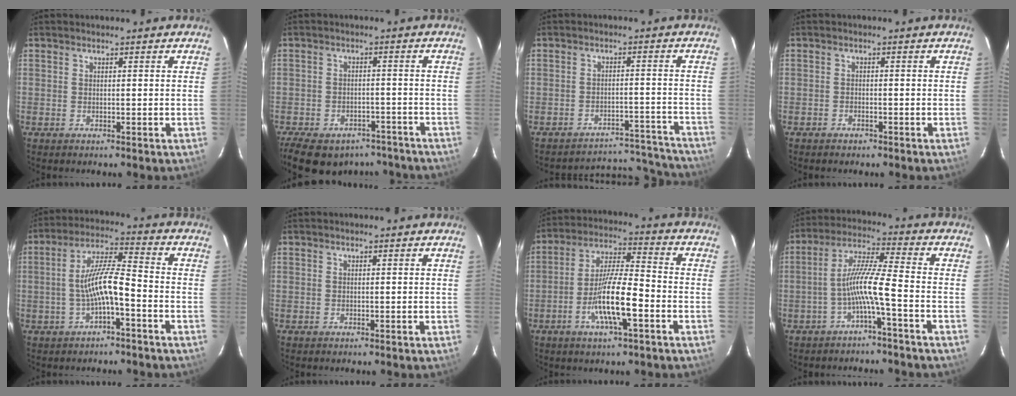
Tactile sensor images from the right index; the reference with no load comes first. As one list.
[{"total": 16.7, "force": [-12.6, 8.8, 6.6], "torque": [-0.152, 0.016, -0.163]}, {"total": 16.0, "force": [-15.5, 3.4, 1.6], "torque": [-0.024, 0.045, -0.195]}, {"total": 1.4, "force": [-1.2, 0.8, 0.1], "torque": [-0.006, 0.003, -0.021]}, {"total": 8.4, "force": [-2.7, 1.4, 7.8], "torque": [-0.162, 0.015, -0.046]}, {"total": 0.0}, {"total": 11.5, "force": [-4.5, 2.0, 10.4], "torque": [-0.205, -0.002, -0.086]}, {"total": 7.6, "force": [-3.3, -0.5, 6.8], "torque": [-0.151, 0.015, -0.062]}]